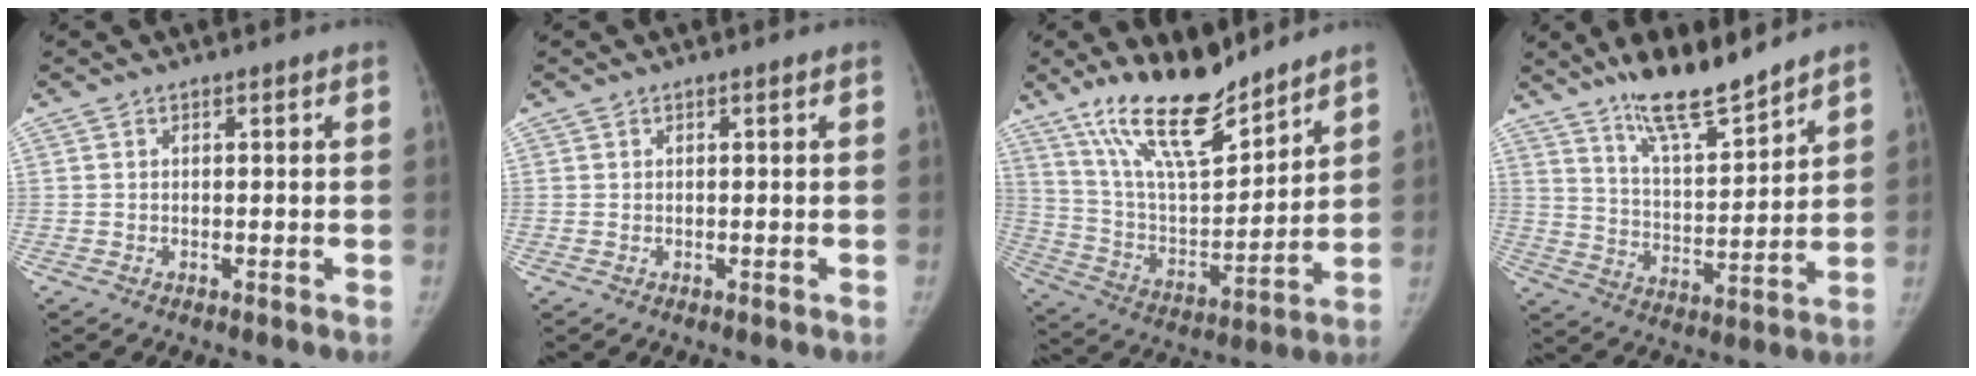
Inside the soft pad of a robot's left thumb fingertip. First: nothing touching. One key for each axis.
{"total": 0.0}
{"total": 18.0, "fx": 14.1, "fy": 5.2, "fz": 9.9, "tx": -0.137, "ty": -0.084, "tz": 0.261}
{"total": 12.7, "fx": 10.4, "fy": 2.3, "fz": 6.8, "tx": -0.094, "ty": -0.073, "tz": 0.185}